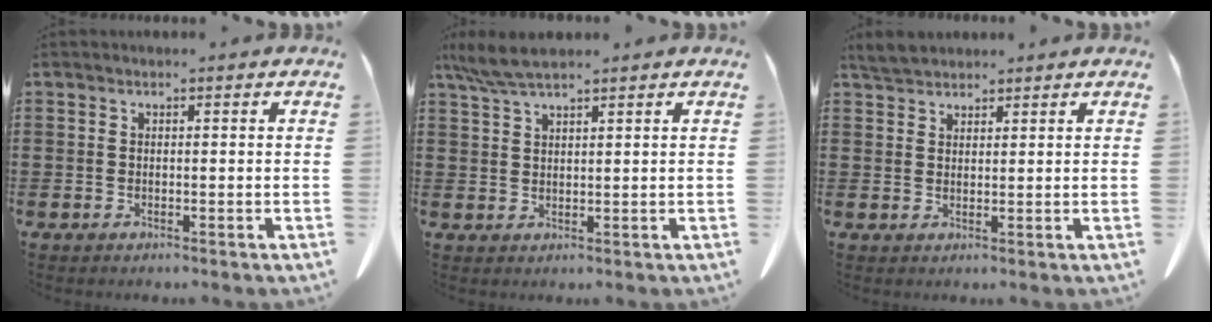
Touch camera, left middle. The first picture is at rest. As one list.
[{"total": 4.9, "force": [3.8, 0.6, 3.0], "torque": [-0.068, -0.004, 0.071]}, {"total": 2.9, "force": [2.8, 0.7, 0.7], "torque": [-0.021, 0.001, 0.055]}]